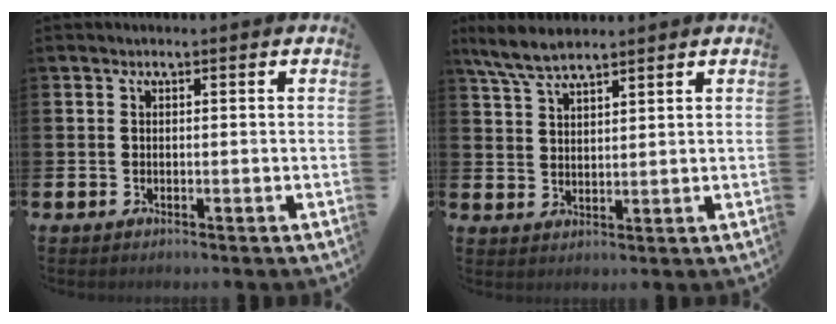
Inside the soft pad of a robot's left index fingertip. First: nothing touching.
{"total": 5.8, "force": [5.2, 1.0, 2.3], "torque": [-0.060, -0.013, 0.096]}